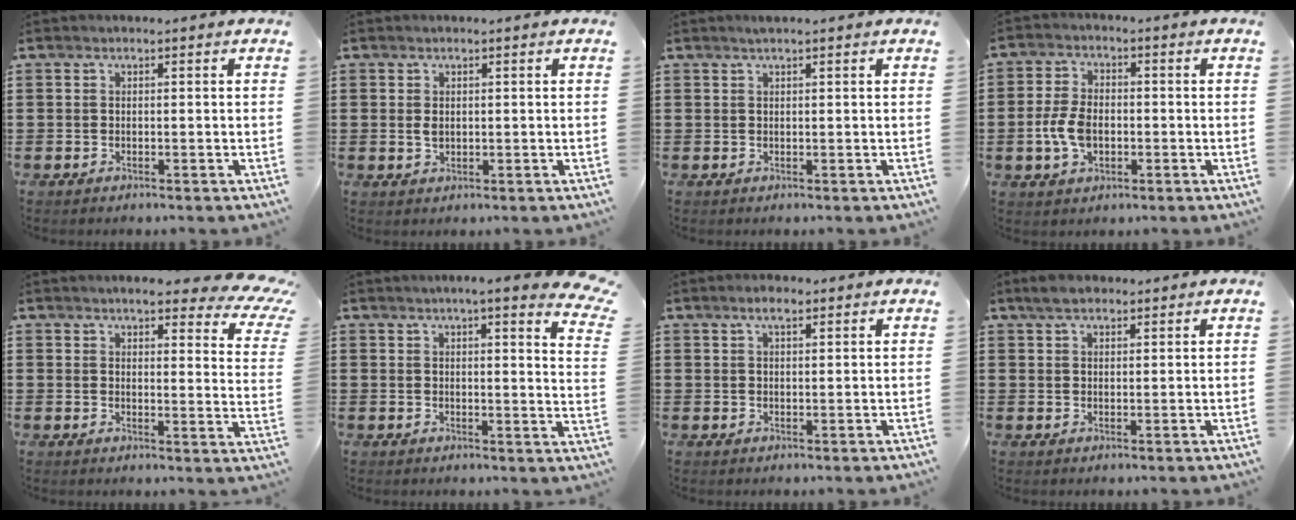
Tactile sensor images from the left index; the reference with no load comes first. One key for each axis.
{"total": 1.4, "fx": 0.3, "fy": 0.9, "fz": 1.1, "tx": -0.024, "ty": 0.005, "tz": 0.005}
{"total": 0.9, "fx": 0.7, "fy": 0.0, "fz": 0.6, "tx": -0.013, "ty": 0.001, "tz": 0.013}
{"total": 6.1, "fx": -1.1, "fy": 3.8, "fz": 4.7, "tx": -0.118, "ty": -0.003, "tz": -0.026}
{"total": 6.0, "fx": 4.8, "fy": 0.8, "fz": 3.5, "tx": -0.069, "ty": -0.021, "tz": 0.080}
{"total": 4.5, "fx": 3.6, "fy": -0.2, "fz": 2.7, "tx": -0.060, "ty": -0.016, "tz": 0.057}
{"total": 2.9, "fx": 1.9, "fy": 0.9, "fz": 2.0, "tx": -0.042, "ty": 0.006, "tz": 0.034}
{"total": 3.3, "fx": 2.6, "fy": 1.4, "fz": 1.4, "tx": -0.034, "ty": 0.009, "tz": 0.048}